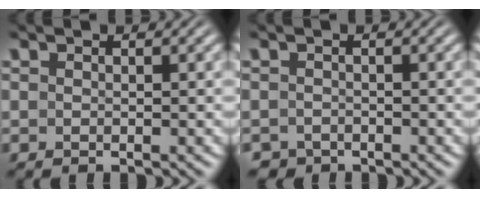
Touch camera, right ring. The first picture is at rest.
{"total": 2.2, "force": [-2.1, 0.9, -0.1], "torque": [-0.002, -0.019, -0.029]}